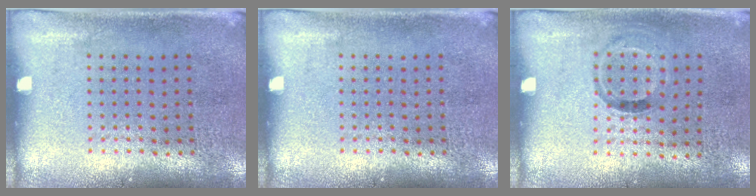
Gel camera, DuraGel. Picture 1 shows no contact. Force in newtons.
{"total": 0.0}
{"total": 0.8, "press": 0.5, "slide": 0.6}